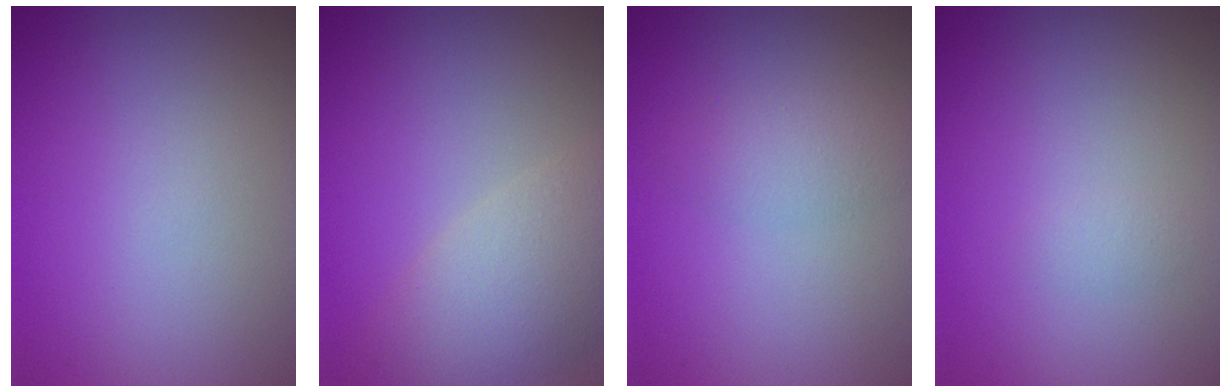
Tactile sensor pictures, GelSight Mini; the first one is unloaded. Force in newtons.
{"total": 6.1, "press": 6.1, "slide": 0.6}
{"total": 2.2, "press": 2.2, "slide": 0.0}
{"total": 0.7, "press": 0.7, "slide": 0.0}